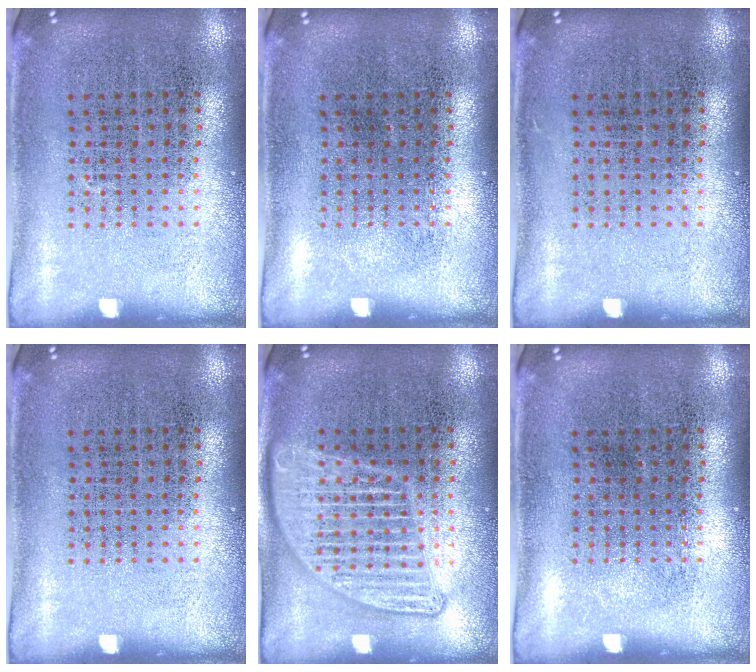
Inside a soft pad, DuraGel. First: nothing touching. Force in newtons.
{"total": 0.0}
{"total": 0.0}
{"total": 0.0}
{"total": 1.8, "press": 1.8, "slide": 0.3}
{"total": 0.0}